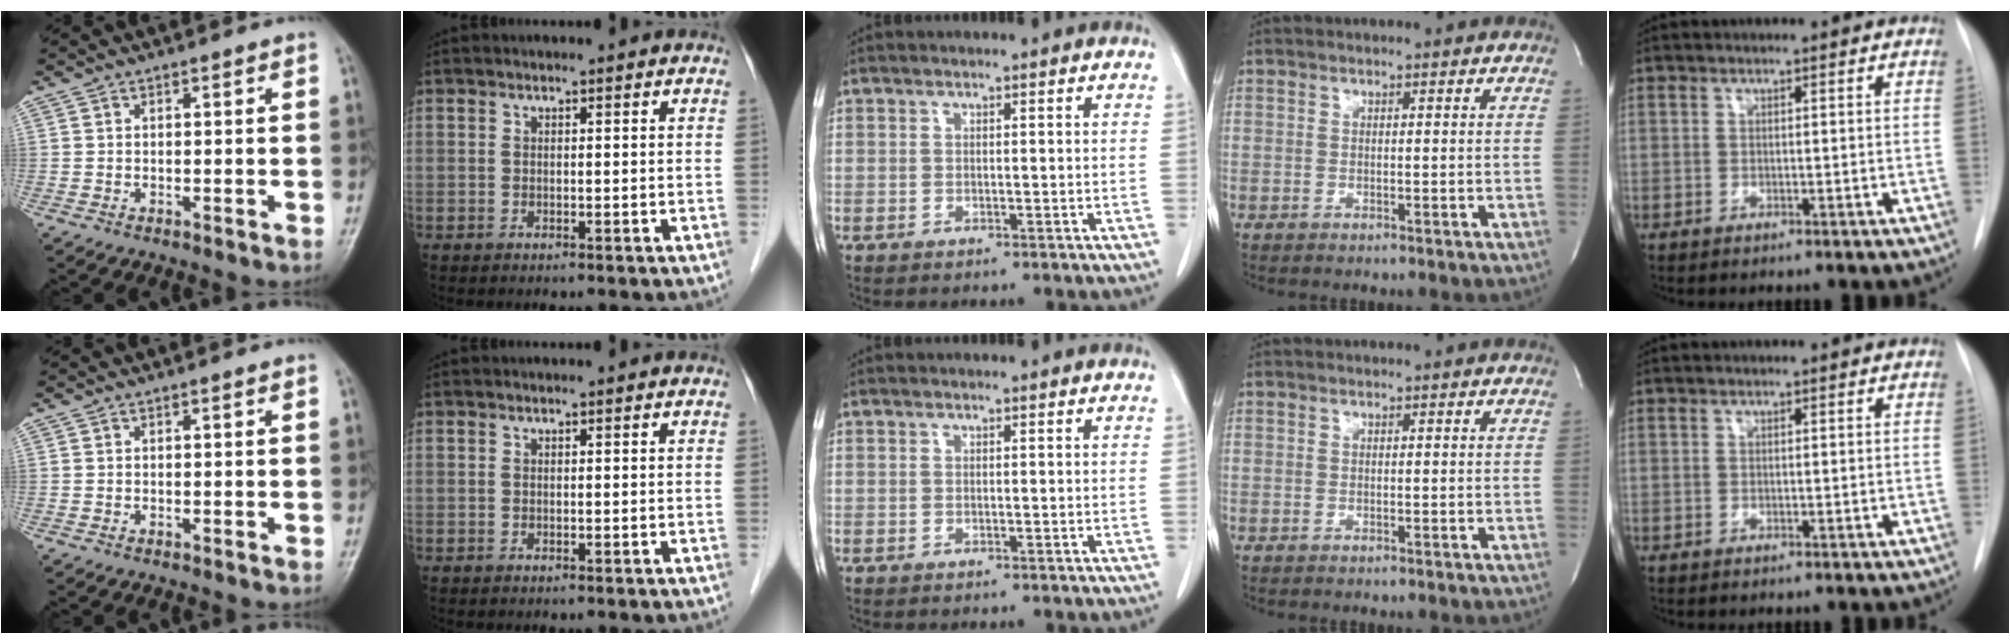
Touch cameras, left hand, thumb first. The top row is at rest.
{}